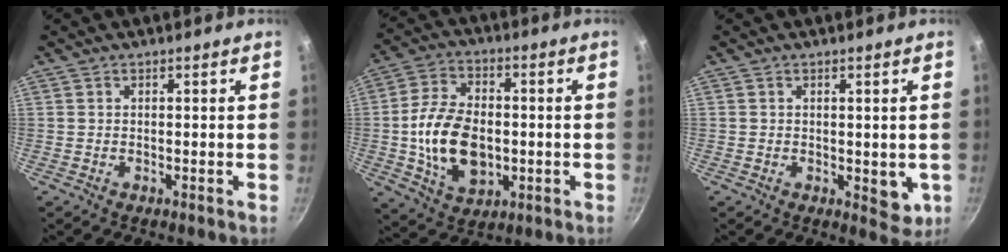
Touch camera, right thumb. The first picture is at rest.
{"total": 15.1, "force": [-1.5, 9.9, 11.3], "torque": [-0.187, 0.013, -0.023]}
{"total": 4.5, "force": [-0.4, 2.5, 3.8], "torque": [-0.038, -0.008, -0.001]}